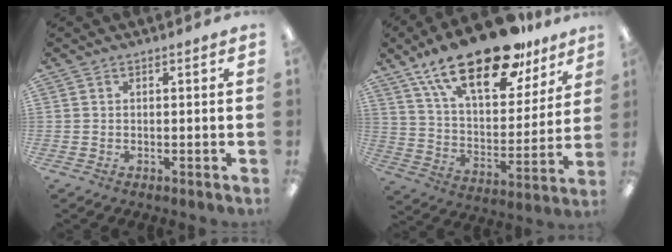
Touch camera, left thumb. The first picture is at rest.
{"total": 24.7, "force": [17.0, 9.9, 14.9], "torque": [-0.244, -0.098, 0.289]}